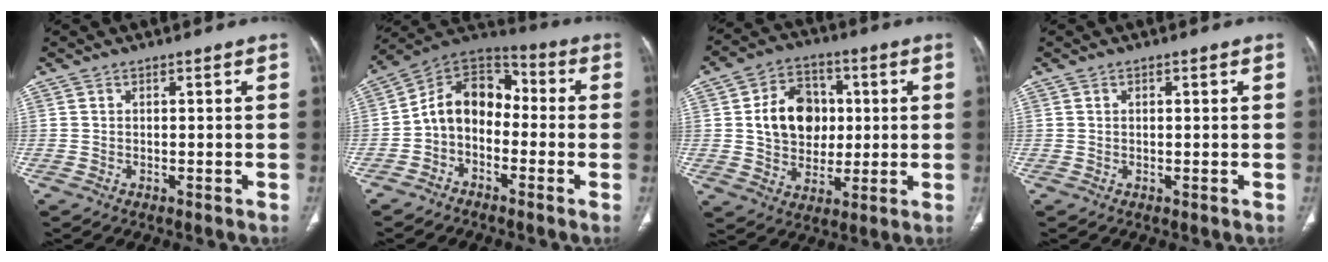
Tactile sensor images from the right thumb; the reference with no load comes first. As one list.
[{"total": 10.8, "force": [-1.8, 7.8, 7.3], "torque": [-0.096, 0.052, -0.049]}, {"total": 13.6, "force": [1.8, 10.8, 8.0], "torque": [-0.090, 0.006, 0.033]}, {"total": 0.8, "force": [0.3, 0.4, 0.6], "torque": [-0.014, 0.004, 0.007]}]